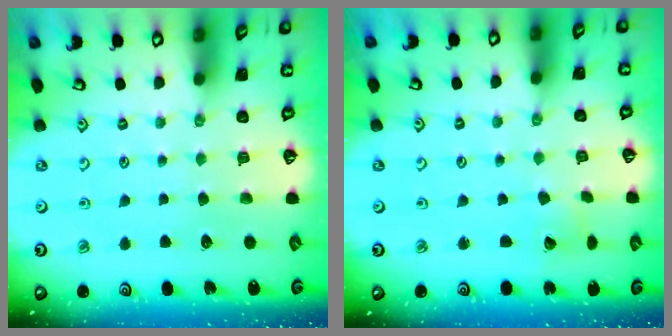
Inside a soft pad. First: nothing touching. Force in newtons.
{"total": 2.7, "press": 2.7, "slide": 0.3}